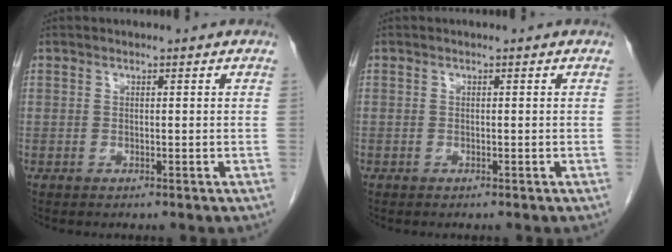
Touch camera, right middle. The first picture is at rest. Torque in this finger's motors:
{"motor_torque": [0.04, -0.27, 0.05, 0.00]}